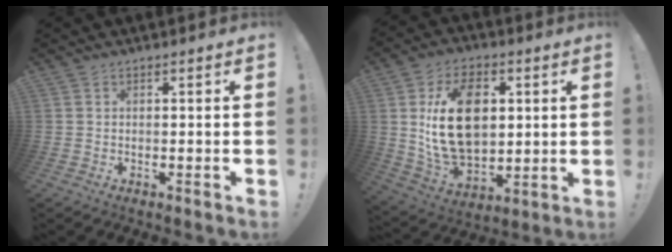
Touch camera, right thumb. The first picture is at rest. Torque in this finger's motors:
{"motor_torque": [0.63, 0.75, 0.60, 0.19, 0.22]}